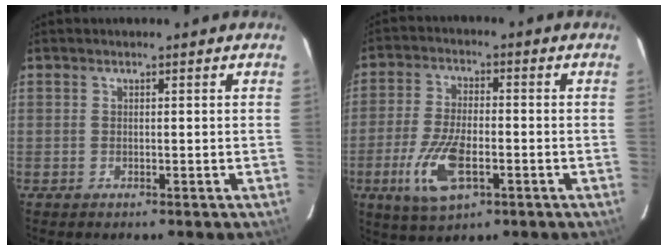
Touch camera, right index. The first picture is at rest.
{"total": 11.3, "force": [-4.2, 4.8, 9.3], "torque": [-0.199, -0.013, -0.074]}